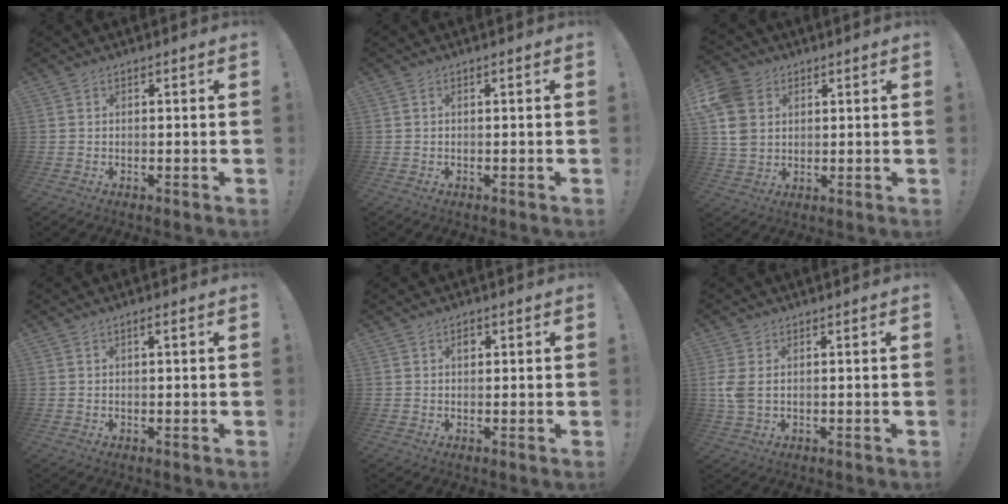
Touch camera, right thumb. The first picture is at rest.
{"total": 0.8, "force": [-0.2, -0.1, 0.8], "torque": [-0.015, -0.001, -0.003]}
{"total": 11.3, "force": [3.2, 9.2, 5.7], "torque": [-0.119, -0.012, 0.064]}
{"total": 1.2, "force": [0.3, 0.0, 1.1], "torque": [-0.020, 0.000, 0.002]}
{"total": 1.4, "force": [0.4, 1.2, 0.7], "torque": [0.007, -0.004, 0.002]}
{"total": 4.9, "force": [0.9, 3.0, 3.7], "torque": [-0.078, 0.001, 0.017]}